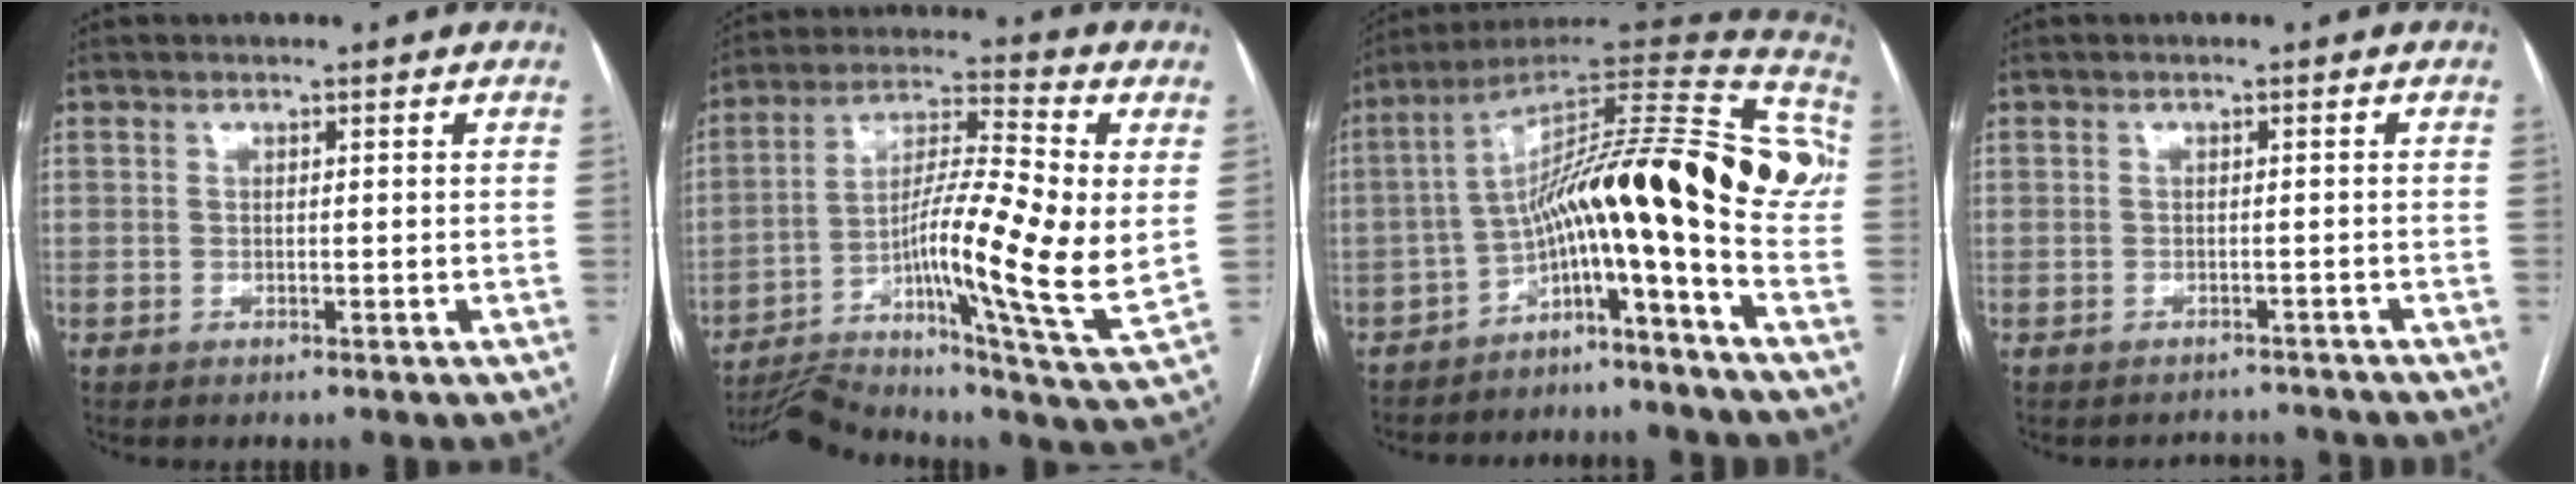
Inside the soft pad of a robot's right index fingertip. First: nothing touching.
{"total": 21.2, "force": [-2.7, 1.7, 20.9], "torque": [-0.350, 0.005, -0.048]}
{"total": 20.6, "force": [-3.7, 1.7, 20.2], "torque": [-0.270, 0.076, -0.062]}
{"total": 2.7, "force": [-2.4, 0.5, -1.0], "torque": [0.016, 0.005, -0.032]}